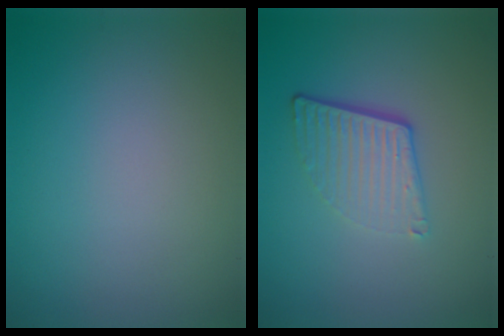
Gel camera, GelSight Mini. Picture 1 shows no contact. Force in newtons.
{"total": 4.2, "press": 2.7, "slide": 3.2}